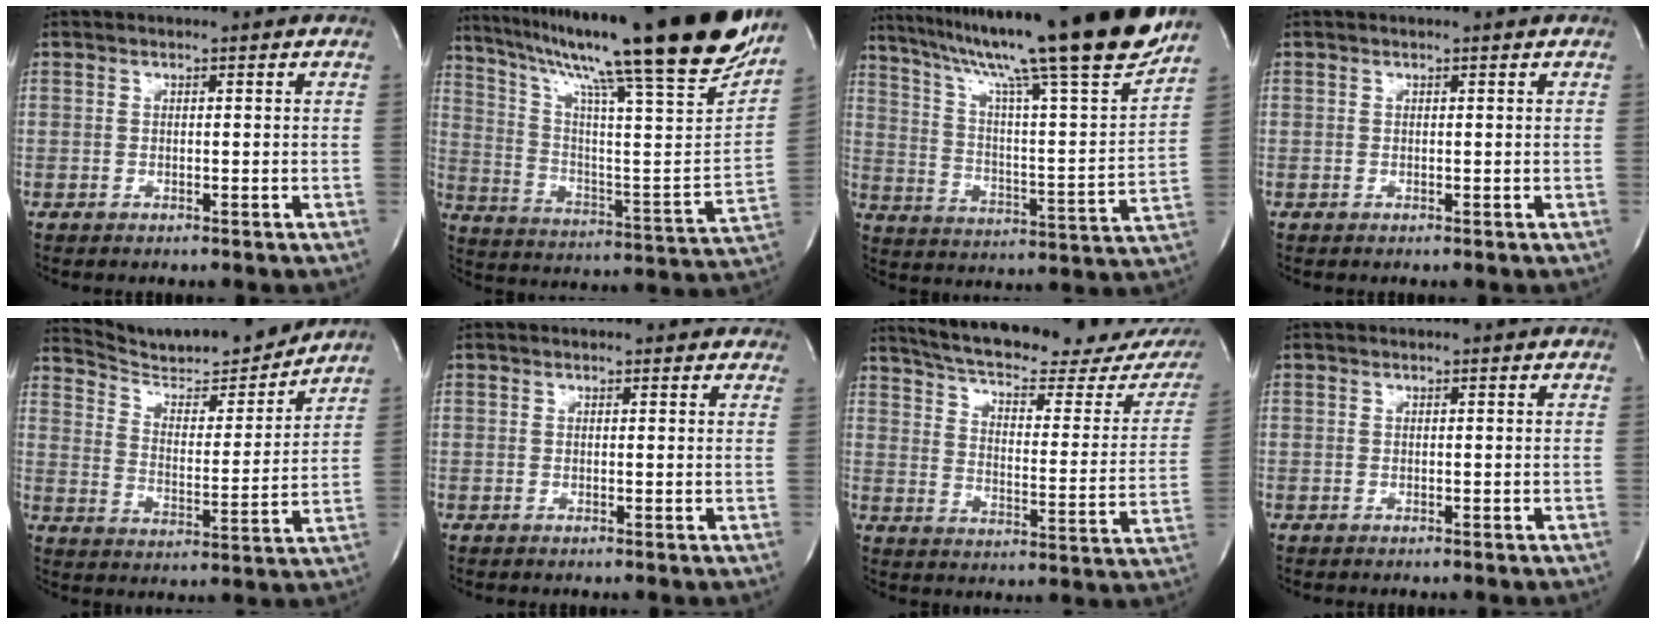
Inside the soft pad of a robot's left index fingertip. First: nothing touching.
{"total": 32.2, "force": [24.6, 0.6, 20.7], "torque": [-0.321, -0.065, 0.352]}
{"total": 25.5, "force": [20.5, -0.8, 15.0], "torque": [-0.249, -0.035, 0.301]}
{"total": 0.0}
{"total": 15.3, "force": [14.6, 1.2, 4.2], "torque": [-0.073, -0.017, 0.229]}
{"total": 2.7, "force": [2.3, 1.1, 1.0], "torque": [-0.013, 0.008, 0.015]}
{"total": 26.0, "force": [22.6, 5.1, 11.8], "torque": [-0.183, -0.044, 0.282]}
{"total": 0.0}